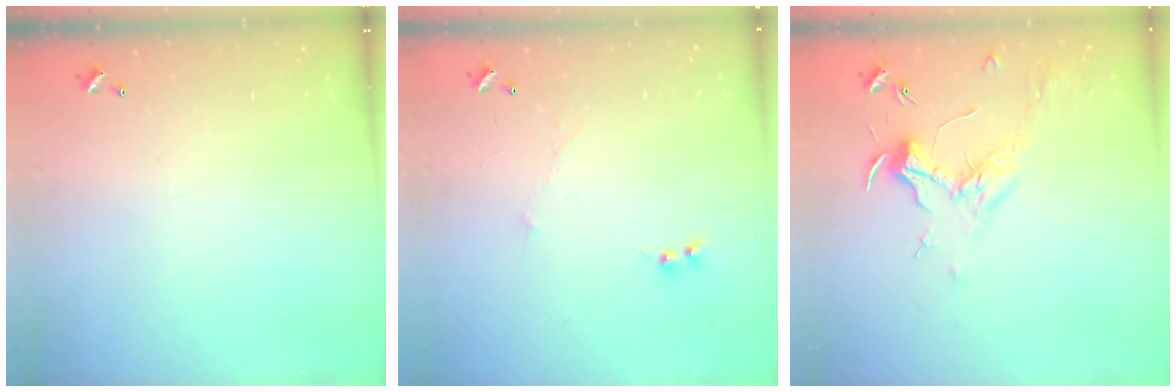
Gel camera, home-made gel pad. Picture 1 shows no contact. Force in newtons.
{"total": 0.0}
{"total": 1.8, "press": 1.6, "slide": 0.8}